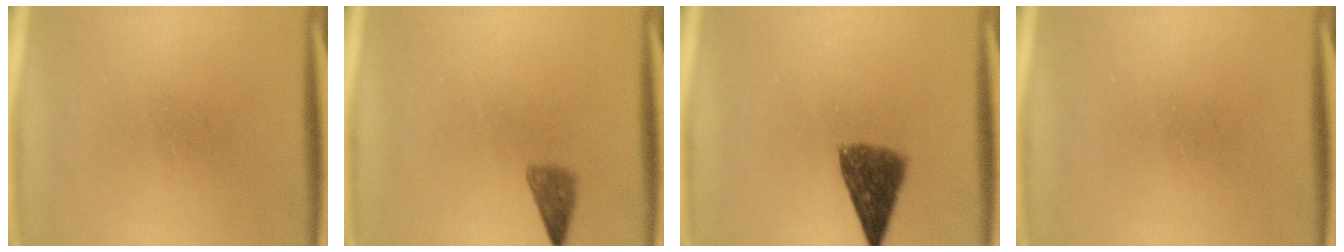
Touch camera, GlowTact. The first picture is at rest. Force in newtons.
{"total": 2.1}
{"total": 7.2}
{"total": 0.0}